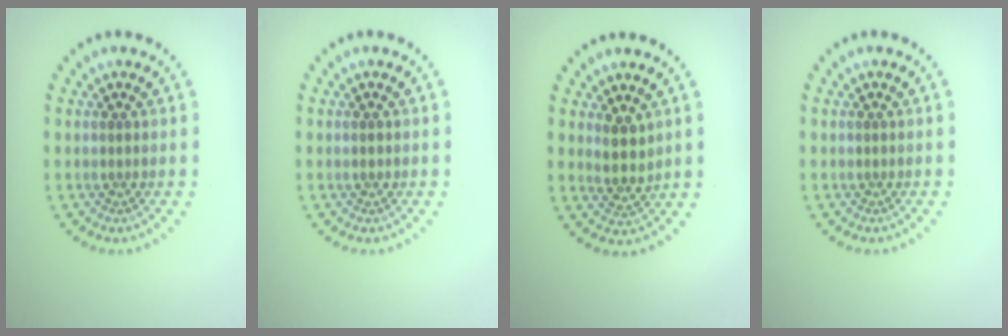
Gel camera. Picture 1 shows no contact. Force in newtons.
{"total": 0.8, "press": 0.8, "slide": 0.2}
{"total": 2.5, "press": 2.2, "slide": 1.2}
{"total": 0.0}